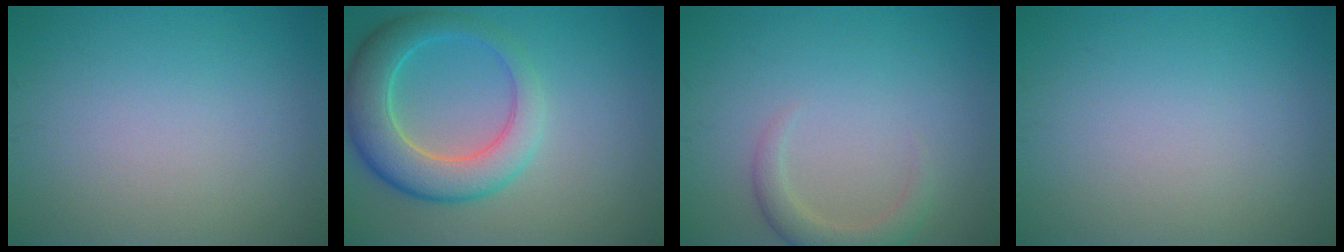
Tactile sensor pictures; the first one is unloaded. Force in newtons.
{"total": 6.8, "press": 6.8, "slide": 0.5}
{"total": 2.4, "press": 2.4, "slide": 0.3}
{"total": 0.0}